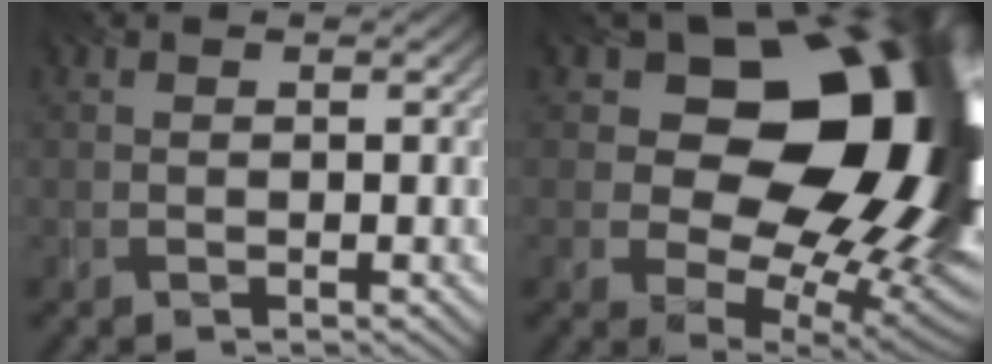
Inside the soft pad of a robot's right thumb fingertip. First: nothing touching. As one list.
[{"total": 21.4, "force": [4.9, 13.8, 15.6], "torque": [-0.186, 0.024, 0.080]}]